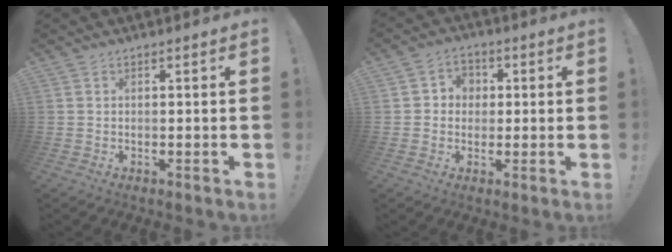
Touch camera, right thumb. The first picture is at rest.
{"total": 5.3, "force": [0.1, 5.2, 1.4], "torque": [-0.020, 0.007, 0.004]}